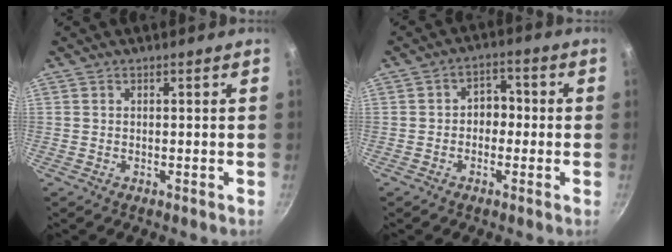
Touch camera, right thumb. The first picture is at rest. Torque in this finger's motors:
{"motor_torque": [-0.37, -0.05, 0.12, 0.29, 0.09]}